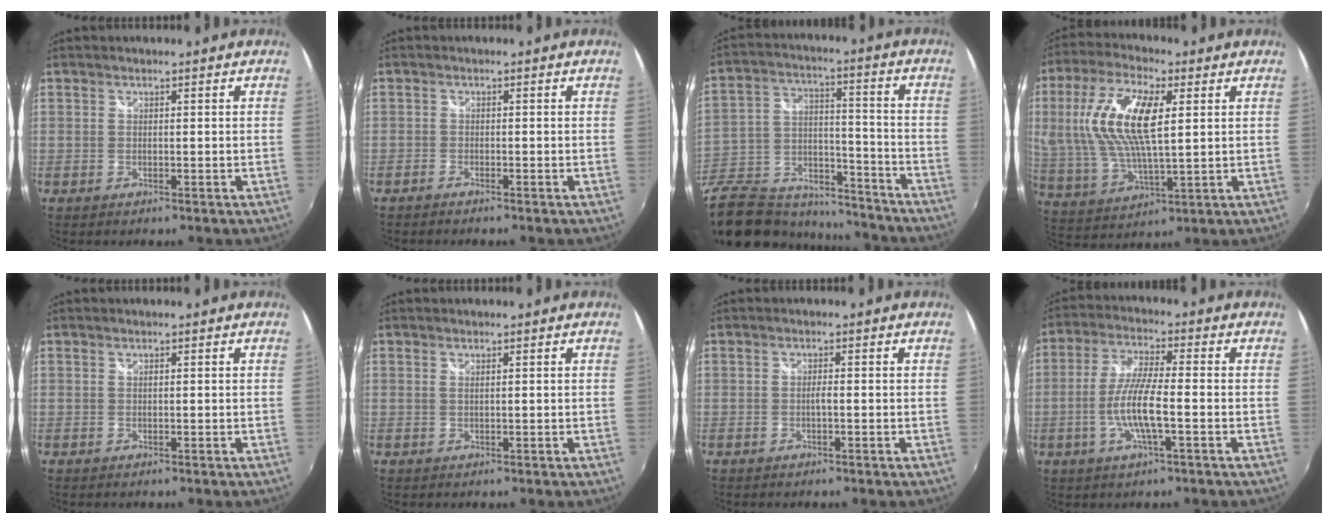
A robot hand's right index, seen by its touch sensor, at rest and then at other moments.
{"total": 1.2, "force": [-1.1, 0.2, 0.4], "torque": [-0.016, -0.005, -0.024]}
{"total": 25.2, "force": [-15.9, 14.7, 12.8], "torque": [-0.302, 0.018, -0.228]}
{"total": 16.7, "force": [4.2, 6.4, 14.8], "torque": [-0.294, 0.008, 0.086]}
{"total": 0.0}
{"total": 0.6, "force": [0.3, -0.1, 0.5], "torque": [-0.010, 0.000, 0.006]}
{"total": 1.0, "force": [-0.4, 0.0, 0.9], "torque": [-0.016, 0.002, -0.008]}
{"total": 8.7, "force": [-2.4, 1.1, 8.3], "torque": [-0.170, -0.004, -0.048]}